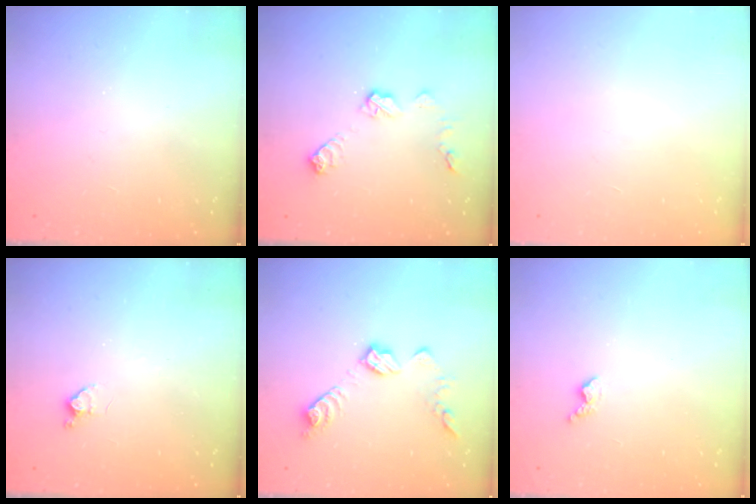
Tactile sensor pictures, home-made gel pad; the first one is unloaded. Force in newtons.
{"total": 9.1, "press": 9.1, "slide": 0.5}
{"total": 0.0}
{"total": 6.4, "press": 6.4, "slide": 0.7}
{"total": 12.5, "press": 12.5, "slide": 0.7}
{"total": 3.0, "press": 3.0, "slide": 0.5}